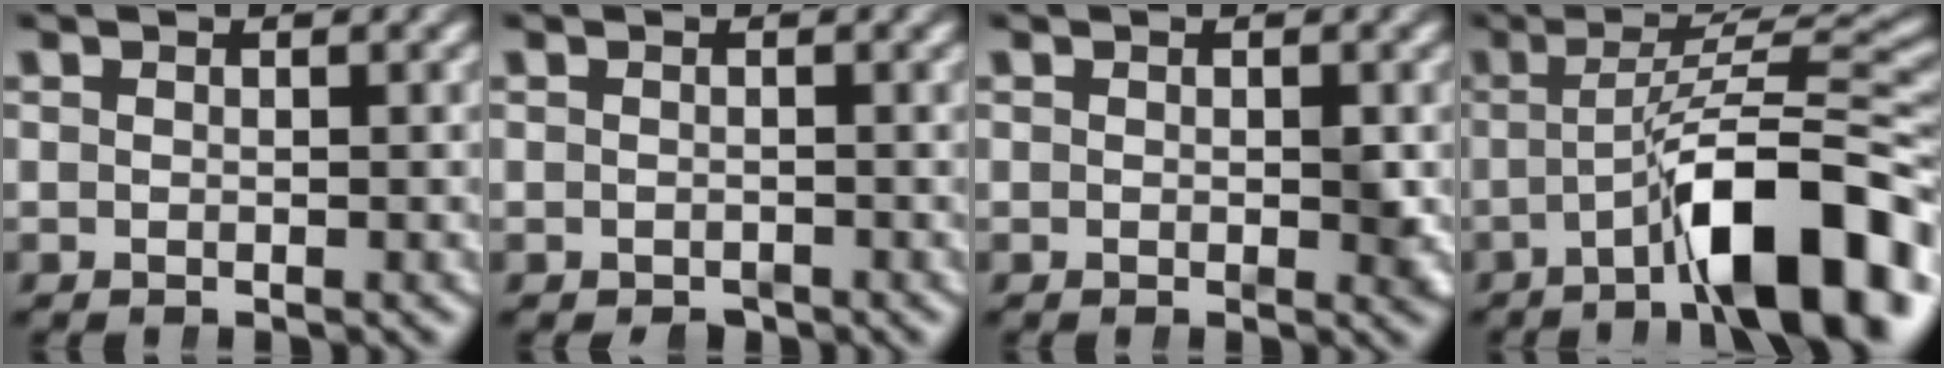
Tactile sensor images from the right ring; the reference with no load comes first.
{"total": 0.9, "force": [-0.8, 0.4, 0.1], "torque": [-0.004, -0.007, -0.008]}
{"total": 1.0, "force": [0.0, 0.4, 0.9], "torque": [-0.006, 0.001, -0.003]}
{"total": 10.3, "force": [-3.4, 2.2, 9.5], "torque": [-0.135, 0.003, -0.049]}